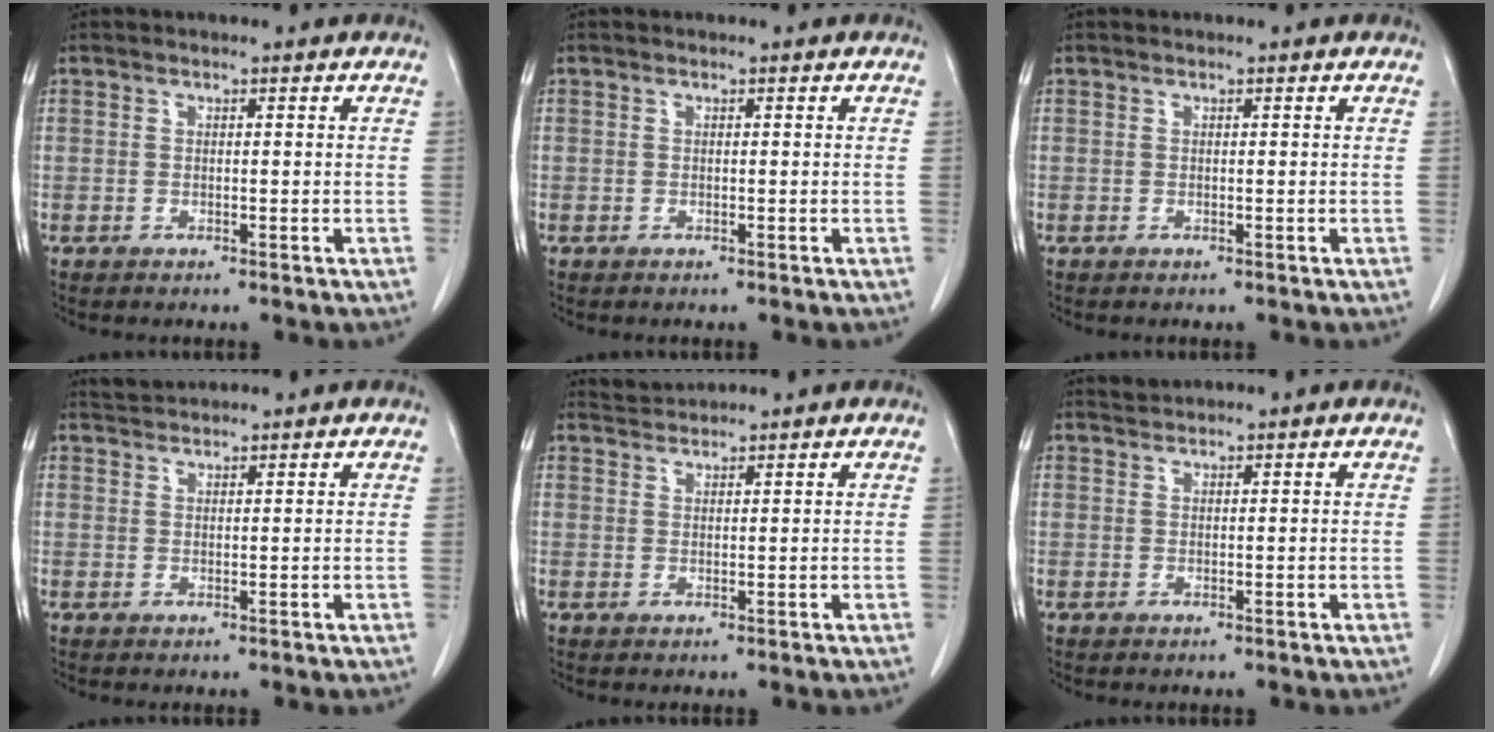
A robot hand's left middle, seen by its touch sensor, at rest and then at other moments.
{"total": 0.0}
{"total": 0.0}
{"total": 1.8, "force": [1.8, -0.1, -0.2], "torque": [-0.005, 0.013, 0.040]}
{"total": 1.9, "force": [1.7, -0.3, -0.6], "torque": [0.000, 0.008, 0.042]}
{"total": 0.8, "force": [0.7, -0.2, -0.3], "torque": [-0.004, 0.005, 0.017]}